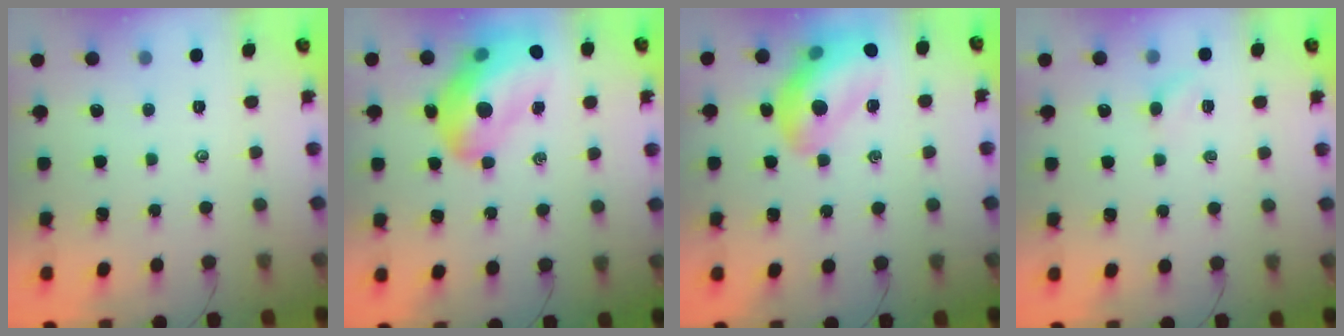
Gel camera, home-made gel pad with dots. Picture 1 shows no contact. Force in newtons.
{"total": 19.3, "press": 18.6, "slide": 5.0}
{"total": 18.7, "press": 18.5, "slide": 2.8}
{"total": 3.1, "press": 2.9, "slide": 0.9}